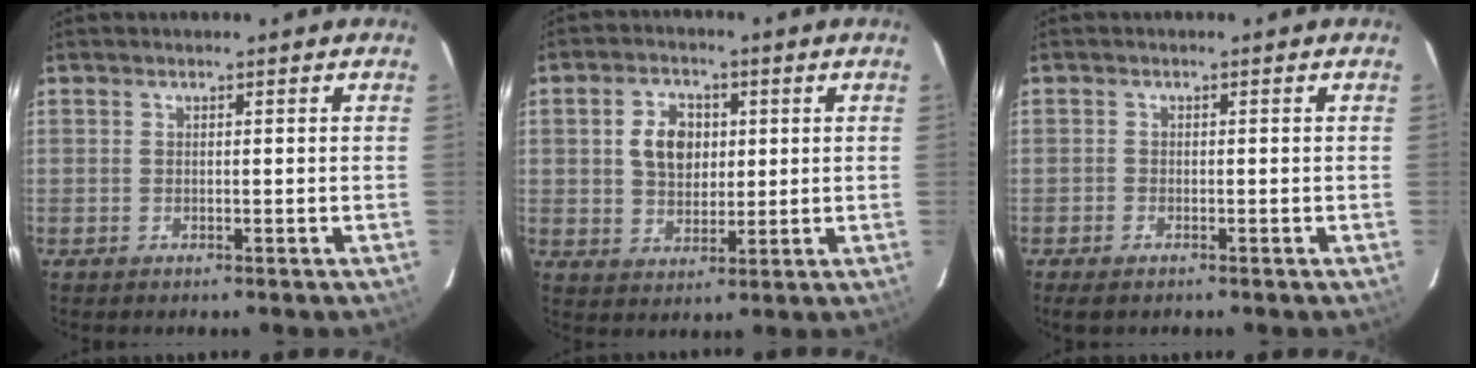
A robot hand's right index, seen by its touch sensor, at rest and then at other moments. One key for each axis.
{"total": 7.5, "fx": 1.4, "fy": 5.5, "fz": 4.8, "tx": -0.090, "ty": 0.017, "tz": 0.030}
{"total": 2.1, "fx": -1.6, "fy": 1.0, "fz": 1.1, "tx": -0.028, "ty": -0.005, "tz": -0.032}